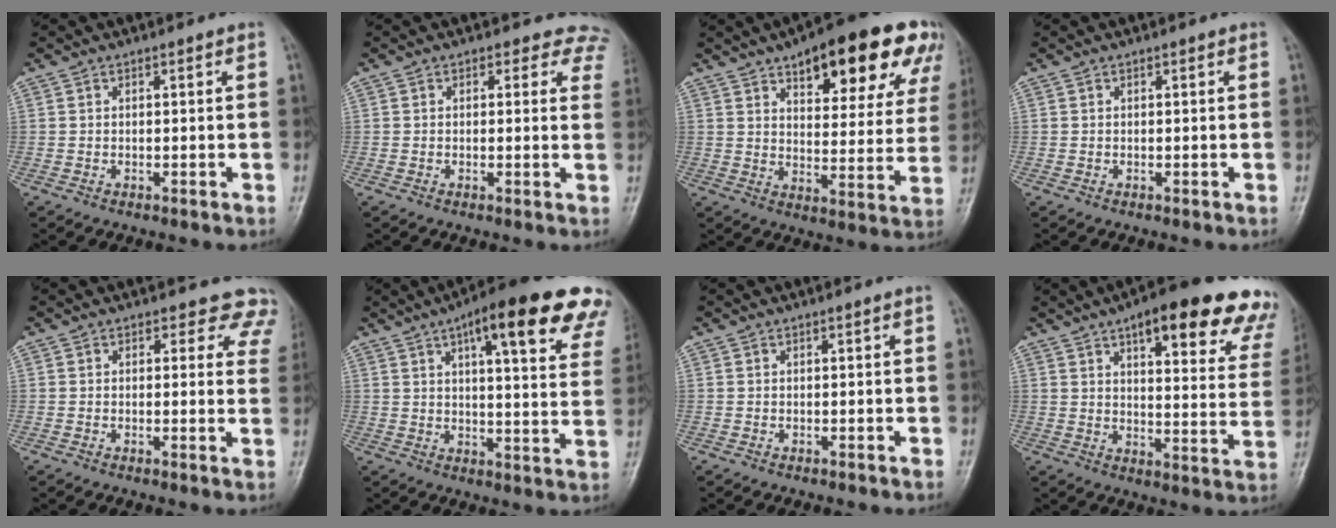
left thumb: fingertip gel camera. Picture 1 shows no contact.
{"total": 6.3, "force": [5.2, 3.5, 0.7], "torque": [0.049, -0.014, 0.027]}
{"total": 22.4, "force": [12.6, 8.6, 16.4], "torque": [-0.165, -0.020, 0.172]}
{"total": 0.0}
{"total": 6.9, "force": [5.9, 3.6, 0.7], "torque": [0.045, -0.022, 0.033]}
{"total": 23.0, "force": [13.7, 5.8, 17.5], "torque": [-0.201, -0.022, 0.166]}
{"total": 0.0}
{"total": 24.3, "force": [16.0, 7.2, 16.9], "torque": [-0.166, -0.045, 0.189]}